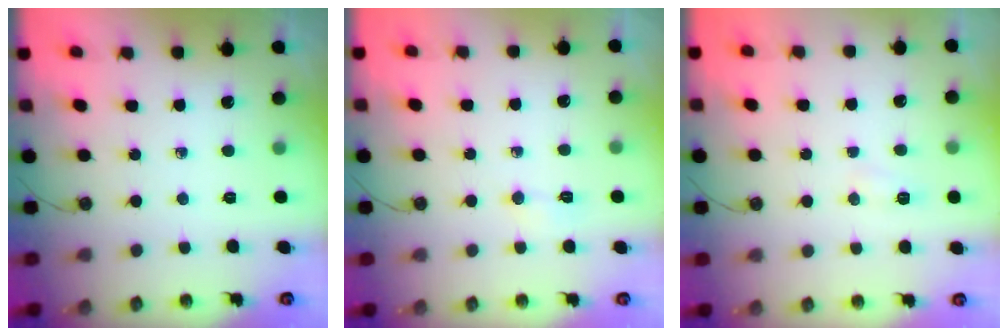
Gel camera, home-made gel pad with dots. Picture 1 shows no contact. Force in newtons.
{"total": 2.9, "press": 2.9, "slide": 0.5}
{"total": 4.6, "press": 4.6, "slide": 0.5}